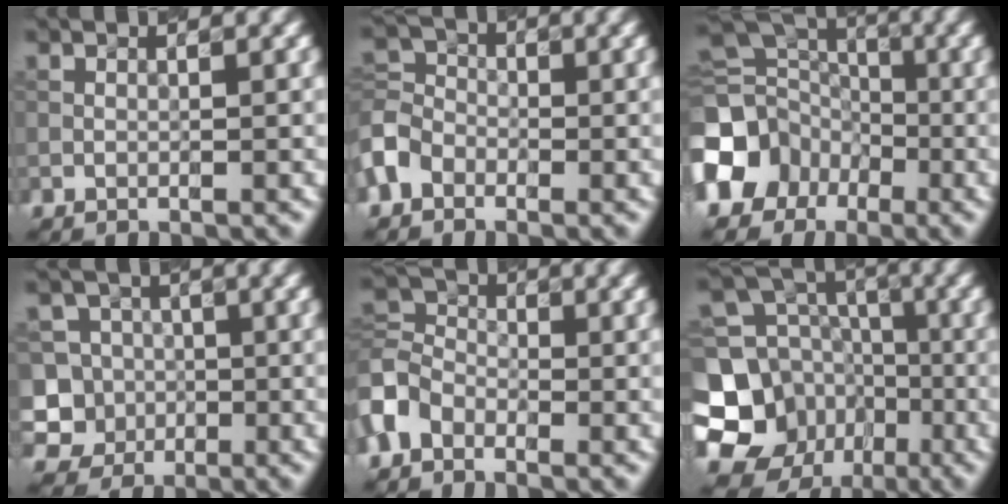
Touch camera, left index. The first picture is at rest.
{"total": 3.9, "force": [-2.2, 2.9, 1.4], "torque": [-0.032, 0.008, -0.060]}
{"total": 11.8, "force": [-5.4, 9.8, 3.7], "torque": [-0.089, -0.023, -0.105]}
{"total": 7.4, "force": [-2.1, 6.9, 1.9], "torque": [-0.029, 0.014, -0.064]}
{"total": 3.4, "force": [-1.8, 2.4, 1.4], "torque": [-0.030, 0.009, -0.054]}
{"total": 11.5, "force": [-4.5, 9.7, 4.4], "torque": [-0.102, -0.001, -0.089]}